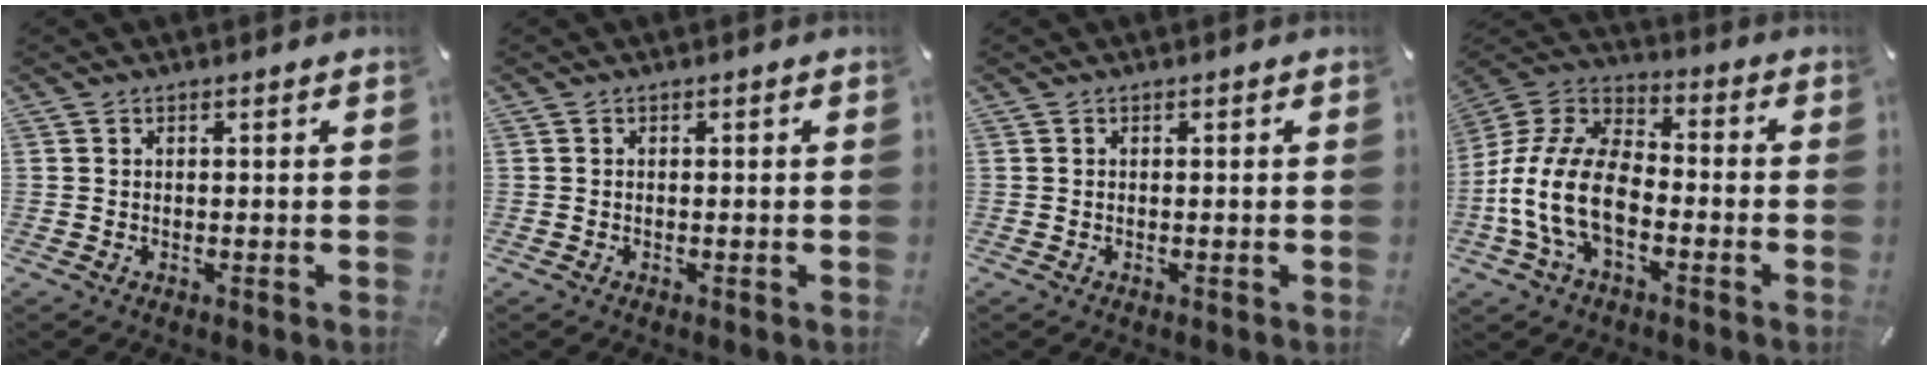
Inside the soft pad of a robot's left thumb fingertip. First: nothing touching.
{"total": 0.0}
{"total": 0.0}
{"total": 15.2, "force": [-5.8, 9.1, 10.7], "torque": [-0.238, 0.021, -0.108]}